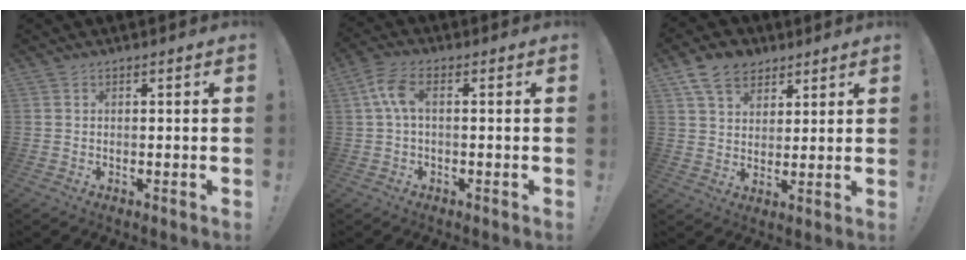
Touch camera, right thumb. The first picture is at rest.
{"total": 6.6, "force": [0.8, 2.8, 5.9], "torque": [-0.122, 0.002, 0.016]}
{"total": 10.3, "force": [6.2, 7.2, 4.0], "torque": [-0.065, -0.027, 0.122]}